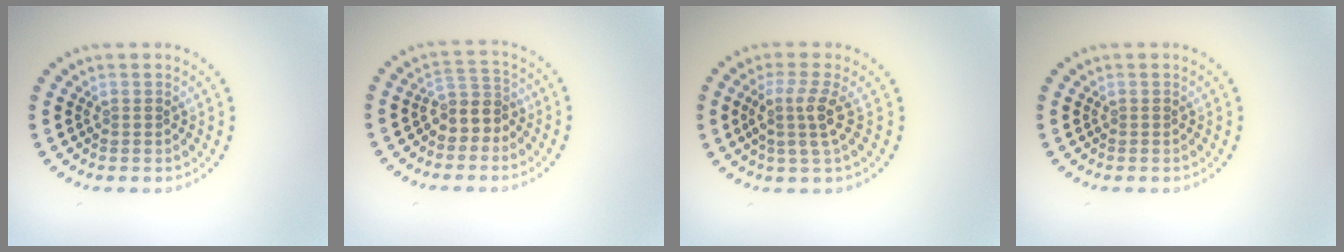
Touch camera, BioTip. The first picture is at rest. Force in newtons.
{"total": 2.8, "press": 2.3, "slide": 1.6}
{"total": 2.9, "press": 2.2, "slide": 1.8}
{"total": 0.0}